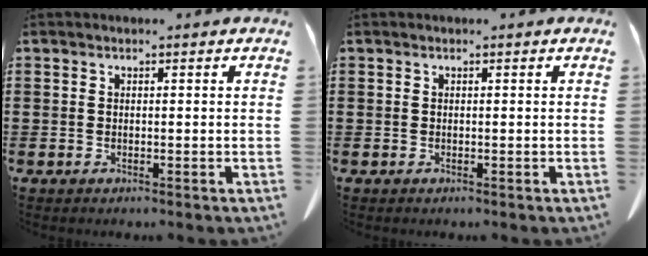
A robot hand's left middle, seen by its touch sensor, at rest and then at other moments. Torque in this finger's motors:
{"motor_torque": [0.35, 0.19, 0.03, -0.01]}